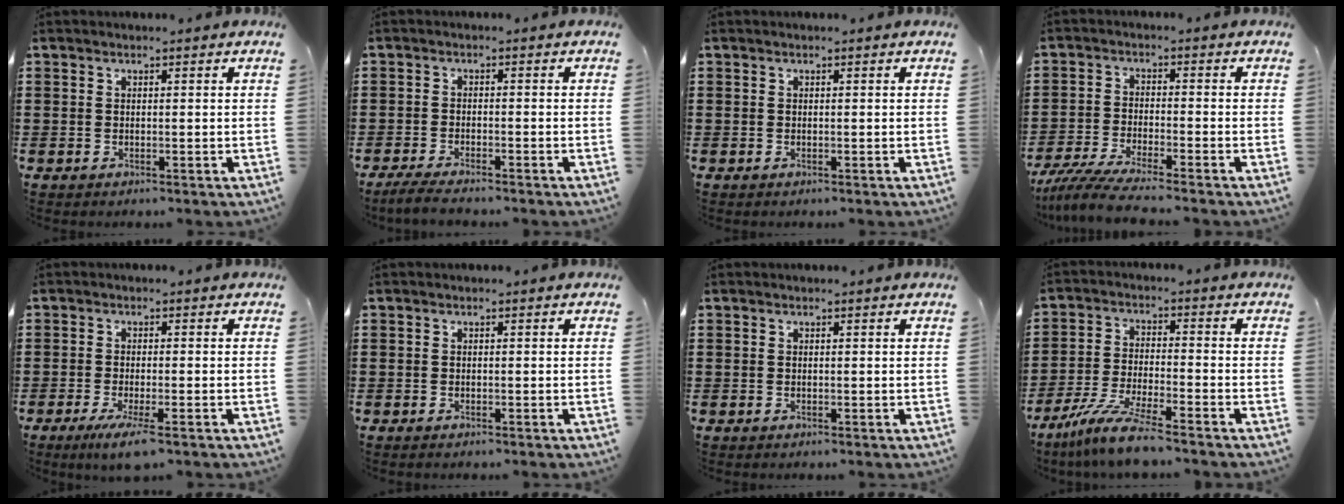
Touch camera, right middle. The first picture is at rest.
{"total": 2.7, "force": [-2.4, 0.1, 1.2], "torque": [-0.027, -0.001, -0.049]}
{"total": 0.0}
{"total": 5.5, "force": [-5.1, -0.2, 2.2], "torque": [-0.064, -0.023, -0.104]}
{"total": 3.8, "force": [-2.2, 0.2, 3.2], "torque": [-0.065, -0.013, -0.039]}
{"total": 0.0}
{"total": 0.0}
{"total": 8.0, "force": [-6.9, 0.0, 4.1], "torque": [-0.093, -0.011, -0.136]}